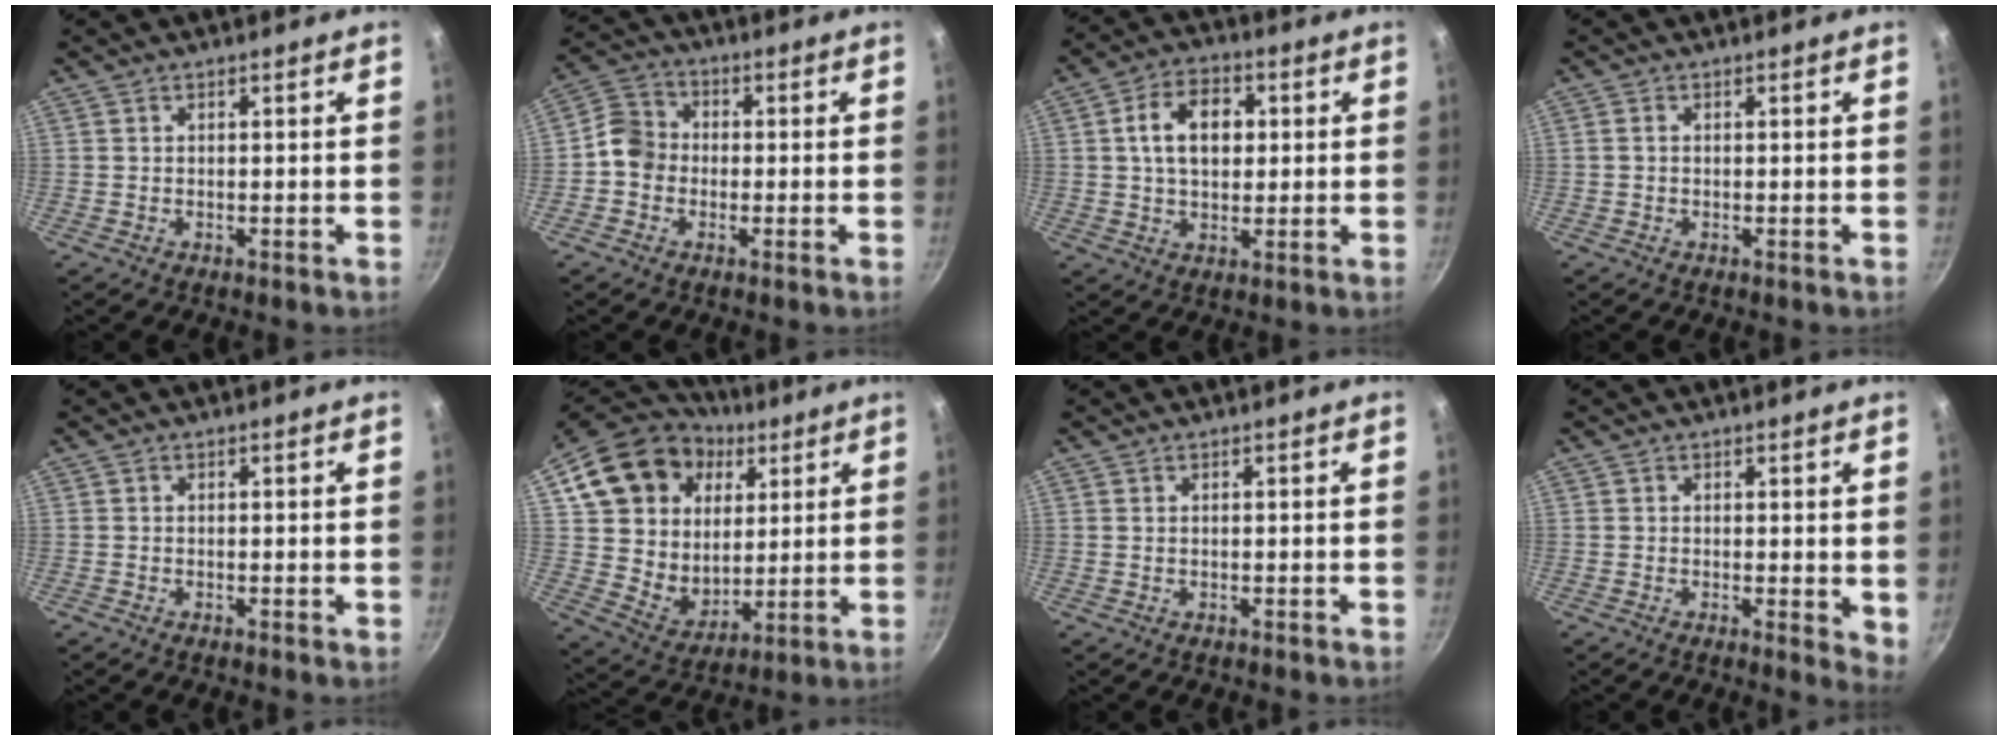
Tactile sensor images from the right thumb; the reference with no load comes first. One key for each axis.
{"total": 6.4, "fx": -1.3, "fy": 5.5, "fz": 2.9, "tx": -0.026, "ty": 0.019, "tz": -0.046}
{"total": 10.2, "fx": 1.7, "fy": 6.9, "fz": 7.3, "tx": -0.102, "ty": 0.012, "tz": 0.021}
{"total": 0.8, "fx": 0.0, "fy": 0.6, "fz": 0.5, "tx": -0.009, "ty": 0.005, "tz": -0.002}
{"total": 0.0}
{"total": 22.6, "fx": 8.1, "fy": 18.0, "fz": 10.9, "tx": -0.175, "ty": 0.001, "tz": 0.153}
{"total": 0.0}
{"total": 3.7, "fx": 0.5, "fy": 1.8, "fz": 3.2, "tx": -0.035, "ty": -0.007, "tz": 0.005}